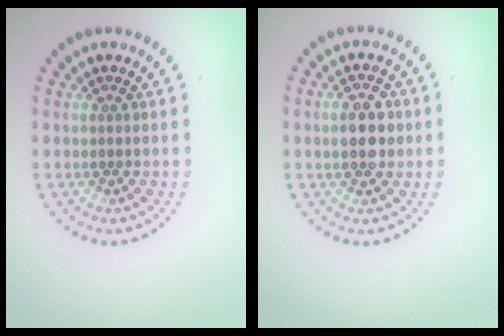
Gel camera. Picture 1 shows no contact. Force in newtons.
{"total": 3.4, "press": 3.4, "slide": 0.1}